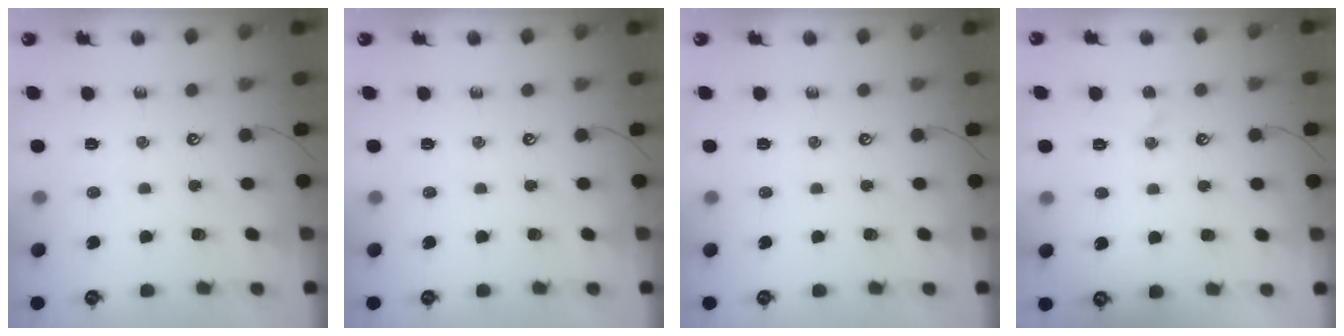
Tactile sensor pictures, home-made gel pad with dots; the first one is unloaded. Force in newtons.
{"total": 0.0}
{"total": 0.0}
{"total": 3.7, "press": 3.7, "slide": 0.7}